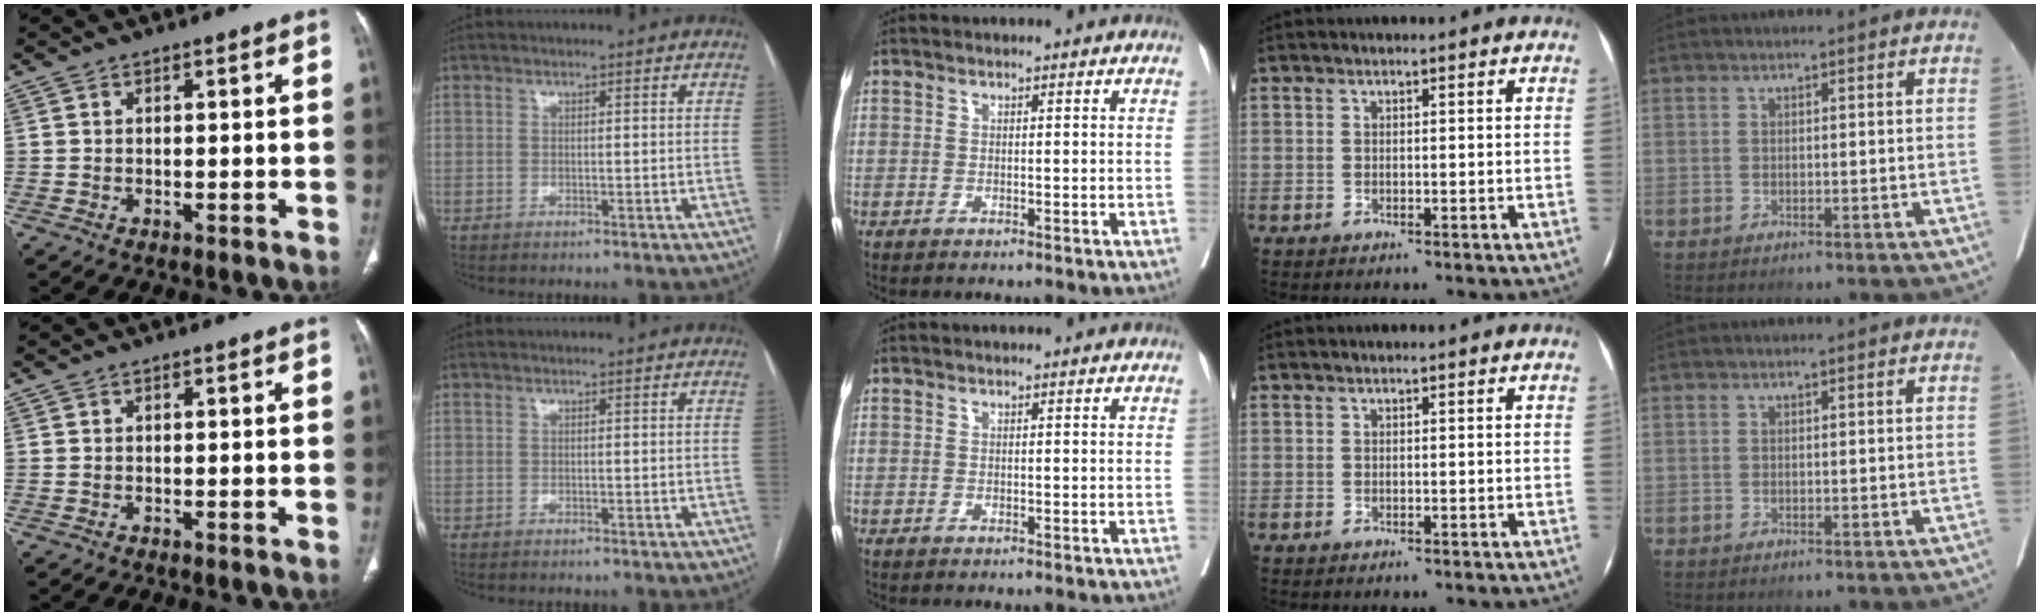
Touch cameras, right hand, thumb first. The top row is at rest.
{}